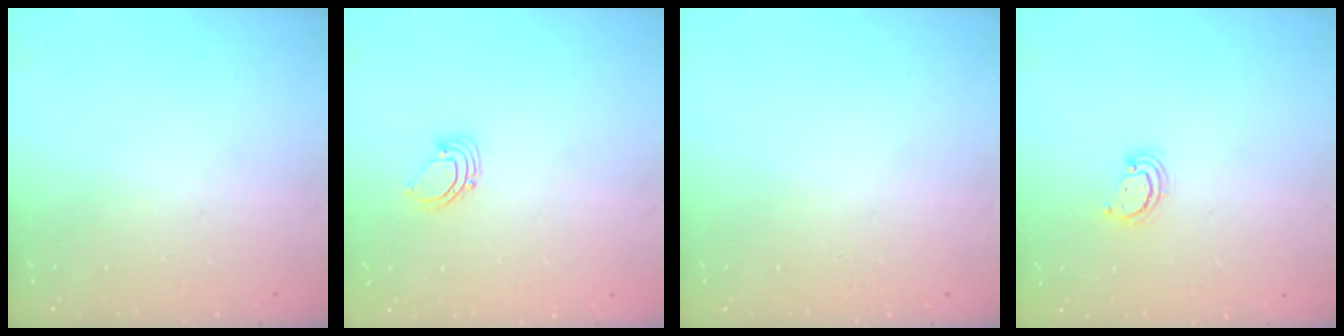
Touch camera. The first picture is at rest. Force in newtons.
{"total": 2.9, "press": 2.9, "slide": 0.3}
{"total": 0.0}
{"total": 2.9, "press": 2.8, "slide": 0.3}